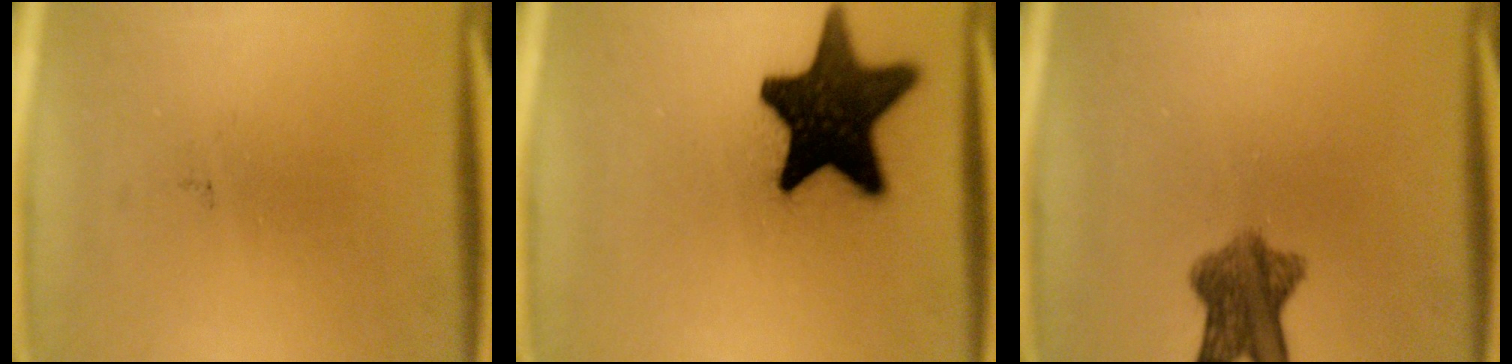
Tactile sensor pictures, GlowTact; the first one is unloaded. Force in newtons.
{"total": 18.9}
{"total": 7.3}